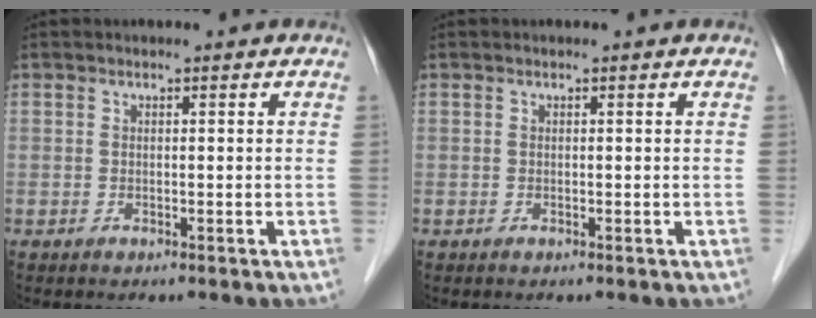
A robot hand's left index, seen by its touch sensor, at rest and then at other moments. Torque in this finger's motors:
{"motor_torque": [0.00, 0.00, 0.00, 0.00]}